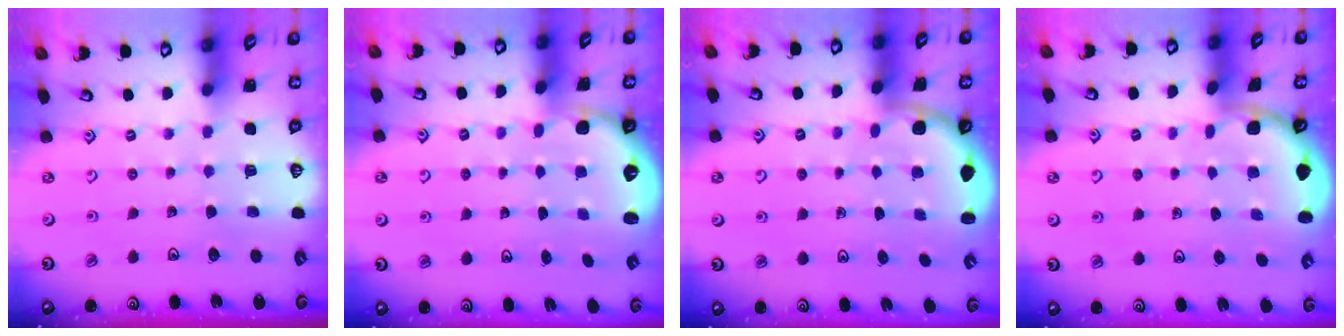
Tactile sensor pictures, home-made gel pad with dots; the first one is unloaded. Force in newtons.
{"total": 2.8, "press": 2.0, "slide": 2.0}
{"total": 2.6, "press": 2.6, "slide": 0.4}
{"total": 1.8, "press": 1.8, "slide": 0.1}